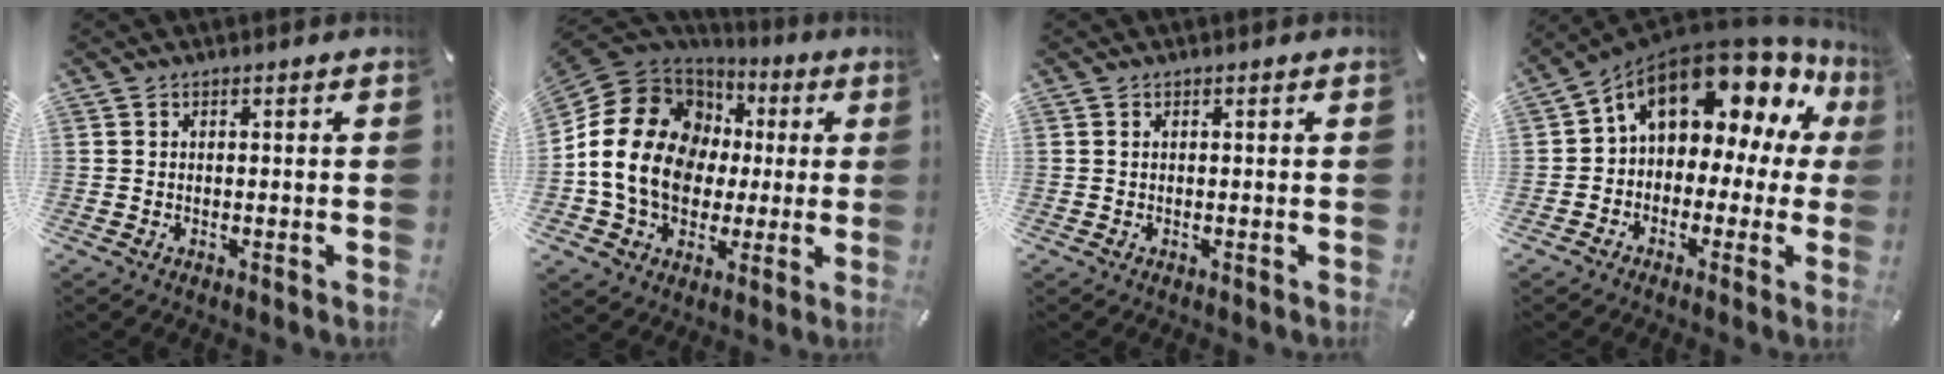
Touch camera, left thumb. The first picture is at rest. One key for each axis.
{"total": 20.2, "fx": -0.2, "fy": 16.9, "fz": 11.1, "tx": -0.225, "ty": 0.003, "tz": -0.003}
{"total": 0.0}
{"total": 16.1, "fx": 9.4, "fy": 9.2, "fz": 9.3, "tx": -0.142, "ty": -0.071, "tz": 0.161}